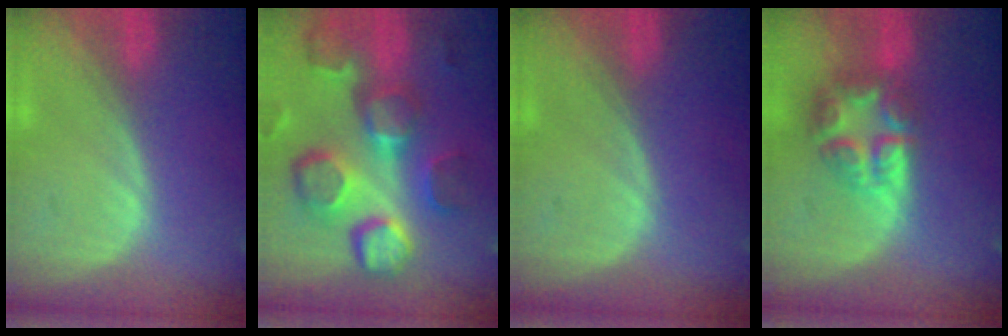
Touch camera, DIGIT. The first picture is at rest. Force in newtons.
{"total": 12.9, "press": 11.2, "slide": 6.4}
{"total": 0.0}
{"total": 7.9, "press": 6.8, "slide": 4.0}